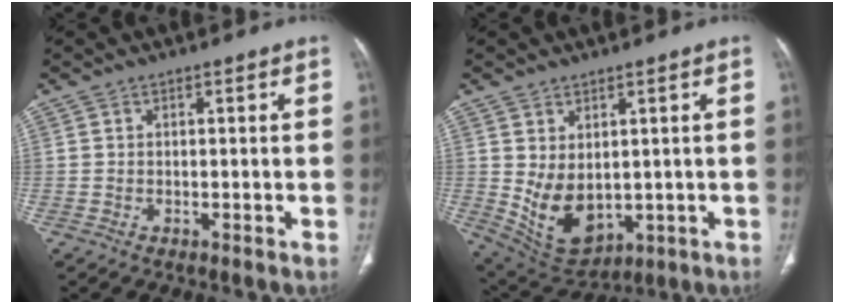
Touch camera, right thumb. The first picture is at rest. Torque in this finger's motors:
{"motor_torque": [-0.78, 1.07, 0.60, 0.68, 0.18]}